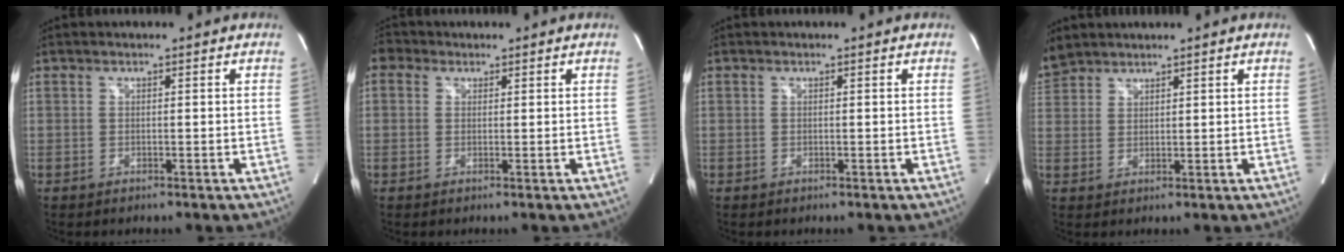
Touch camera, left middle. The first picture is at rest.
{"total": 2.7, "force": [1.2, 2.3, 0.8], "torque": [-0.018, 0.016, 0.018]}
{"total": 0.0}
{"total": 4.6, "force": [4.2, 1.6, 0.6], "torque": [-0.023, 0.019, 0.090]}